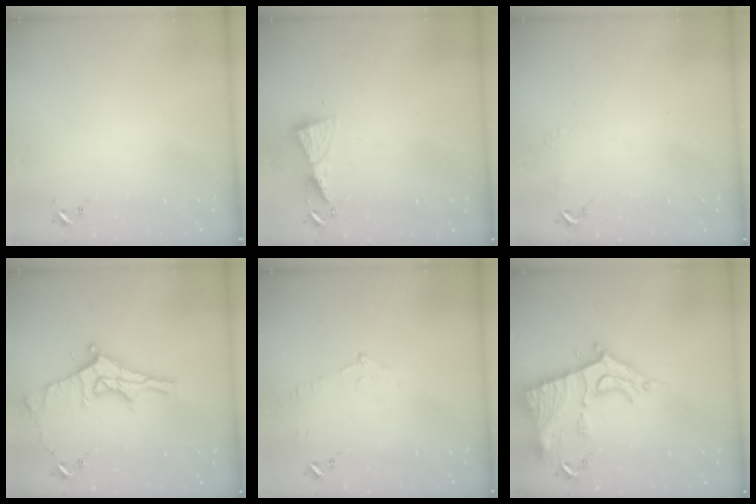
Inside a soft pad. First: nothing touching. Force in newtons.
{"total": 5.4, "press": 5.4, "slide": 0.5}
{"total": 2.9, "press": 2.8, "slide": 0.3}
{"total": 13.4, "press": 13.4, "slide": 0.6}
{"total": 5.4, "press": 5.4, "slide": 0.7}
{"total": 16.6, "press": 16.5, "slide": 1.5}